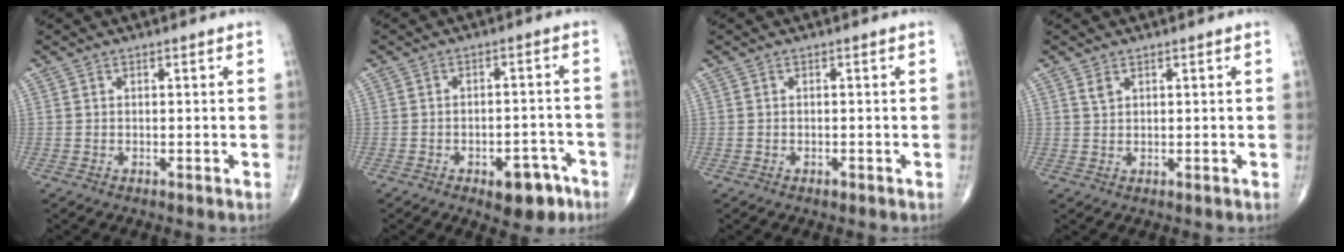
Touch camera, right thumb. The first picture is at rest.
{"total": 7.6, "force": [-4.2, 4.0, 5.0], "torque": [-0.041, 0.031, -0.051]}
{"total": 0.6, "force": [-0.4, 0.3, 0.3], "torque": [-0.005, 0.000, -0.008]}
{"total": 1.3, "force": [0.9, 0.6, 0.7], "torque": [-0.009, -0.001, 0.019]}